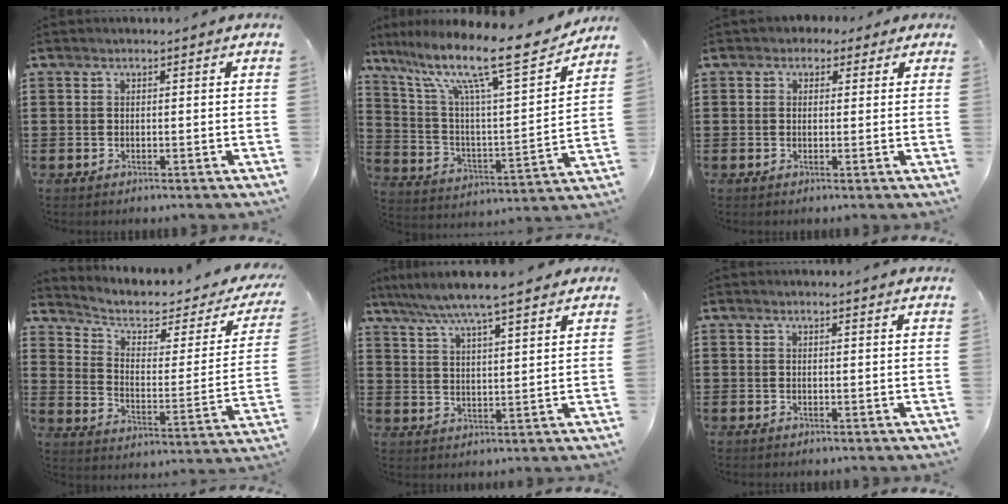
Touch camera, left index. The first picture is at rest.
{"total": 15.0, "force": [11.1, 1.8, 9.9], "torque": [-0.212, -0.068, 0.178]}
{"total": 1.7, "force": [0.7, 1.4, 0.5], "torque": [-0.007, 0.006, 0.010]}
{"total": 4.2, "force": [2.8, 1.7, 2.6], "torque": [-0.069, -0.017, 0.043]}
{"total": 6.1, "force": [5.3, 0.0, 3.0], "torque": [-0.077, -0.020, 0.091]}
{"total": 1.0, "force": [1.0, -0.1, 0.3], "torque": [-0.007, -0.002, 0.019]}